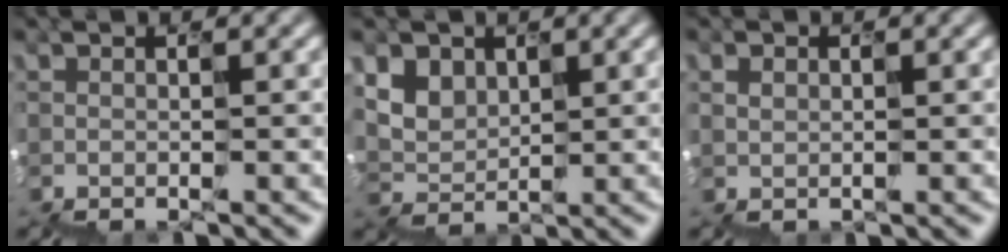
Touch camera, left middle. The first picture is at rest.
{"total": 2.9, "force": [2.1, 1.1, -1.6], "torque": [-0.002, 0.001, 0.038]}
{"total": 1.1, "force": [0.4, 0.0, -1.0], "torque": [-0.009, 0.003, 0.010]}